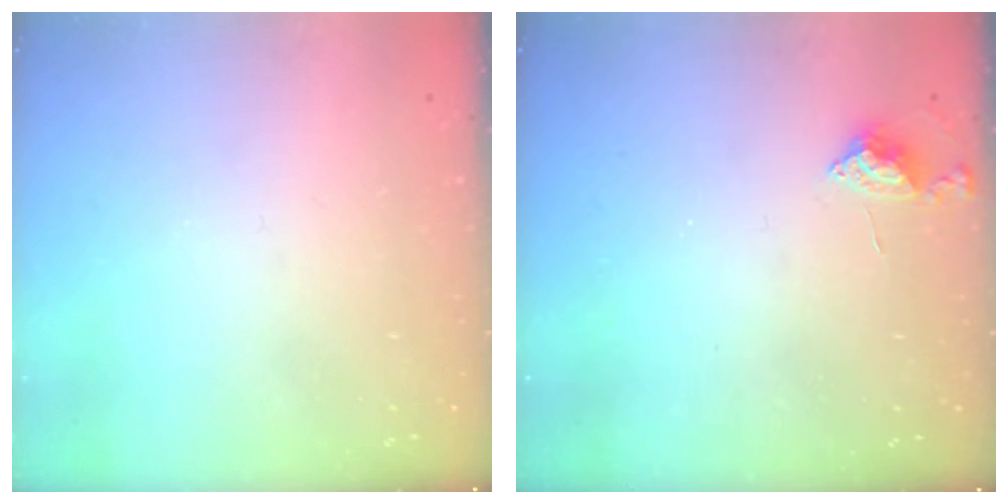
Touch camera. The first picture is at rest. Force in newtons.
{"total": 6.8, "press": 6.8, "slide": 0.8}